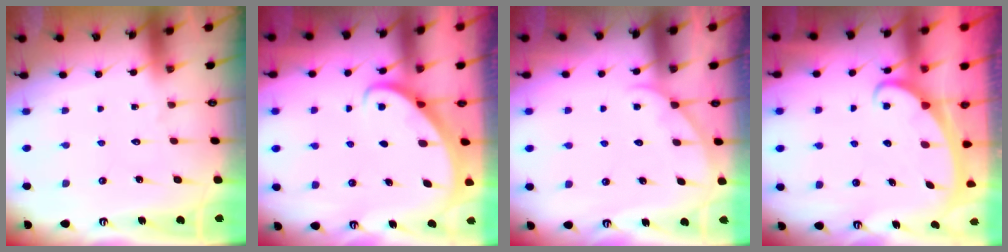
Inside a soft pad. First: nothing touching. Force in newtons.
{"total": 2.8, "press": 2.8, "slide": 0.2}
{"total": 2.9, "press": 2.9, "slide": 0.3}
{"total": 2.4, "press": 2.4, "slide": 0.3}